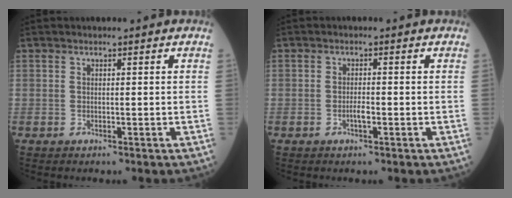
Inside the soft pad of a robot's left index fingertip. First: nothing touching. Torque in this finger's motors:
{"motor_torque": [0.24, 0.18, 0.01, 0.01]}